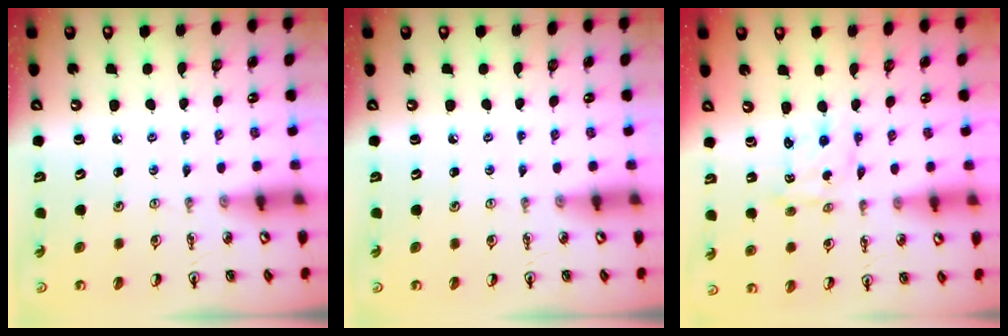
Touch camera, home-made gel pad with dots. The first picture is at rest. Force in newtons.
{"total": 0.0}
{"total": 1.6, "press": 1.3, "slide": 0.8}